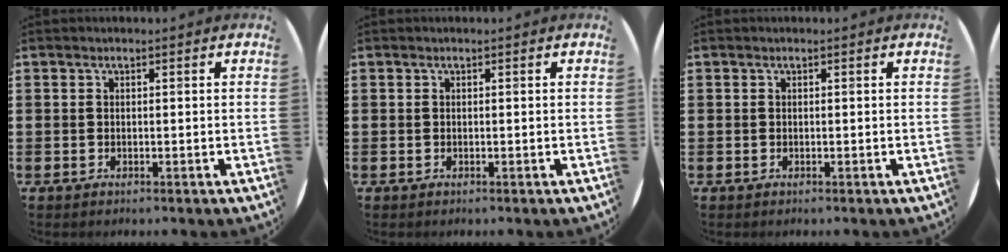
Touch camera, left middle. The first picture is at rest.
{"total": 0.0}
{"total": 0.0}